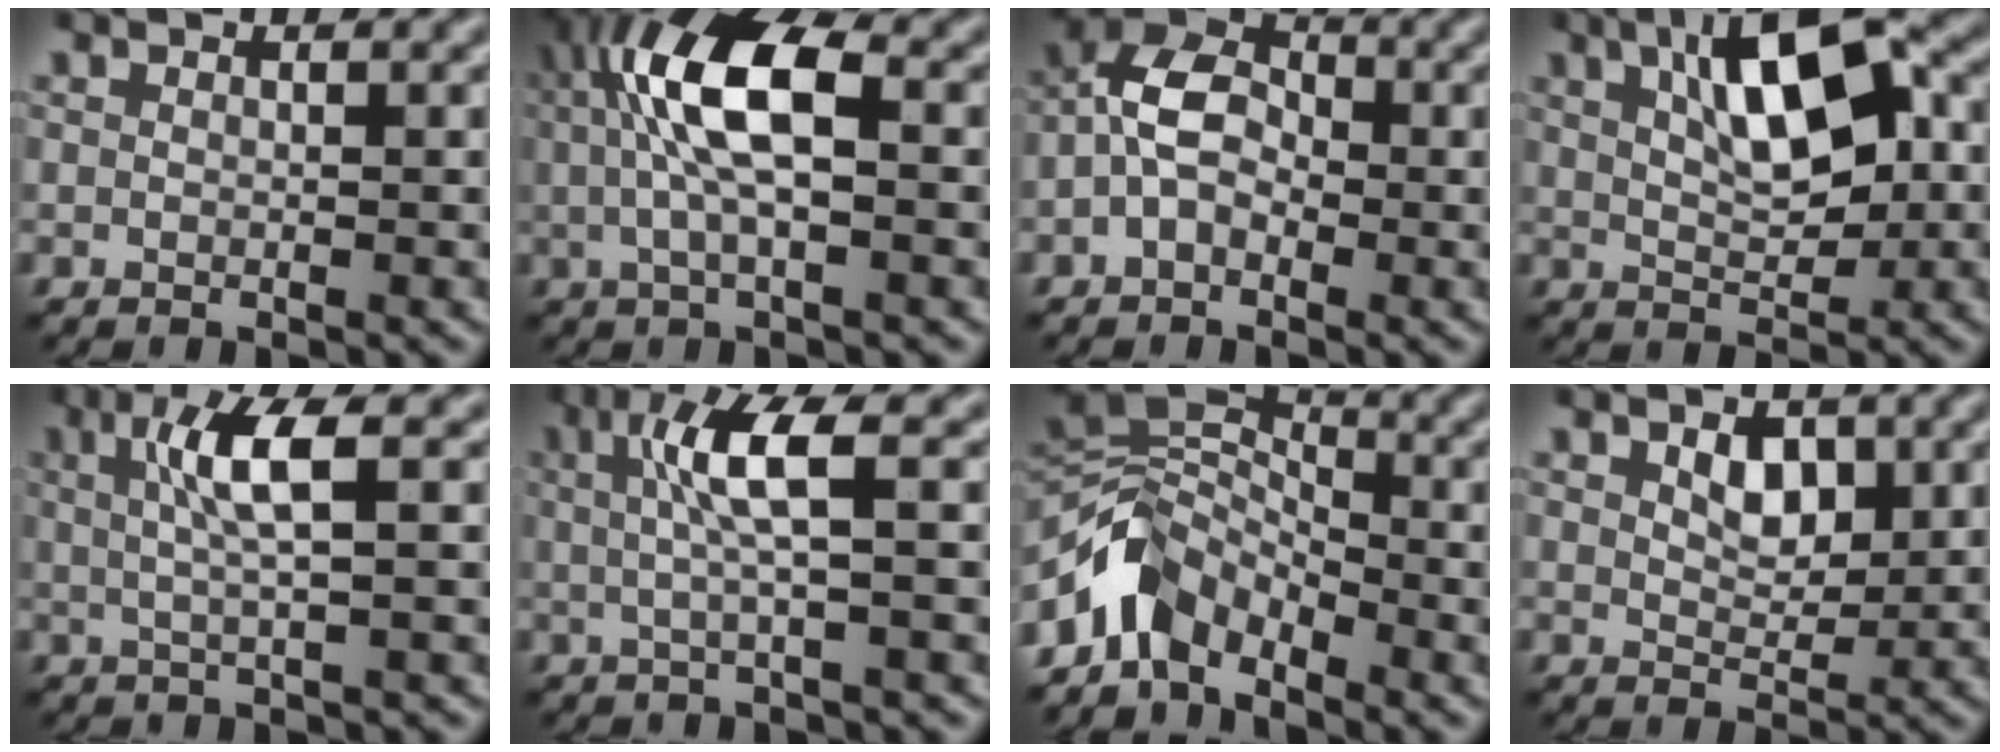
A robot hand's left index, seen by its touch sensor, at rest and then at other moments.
{"total": 7.1, "force": [0.6, 2.6, 6.5], "torque": [-0.135, 0.011, 0.003]}
{"total": 4.8, "force": [-1.1, 3.2, 3.5], "torque": [-0.066, 0.014, -0.032]}
{"total": 7.8, "force": [2.2, 3.0, 6.8], "torque": [-0.112, 0.016, 0.030]}
{"total": 4.1, "force": [0.8, 0.7, 4.0], "torque": [-0.079, 0.000, 0.013]}
{"total": 4.5, "force": [0.6, 0.7, 4.4], "torque": [-0.092, 0.002, 0.013]}
{"total": 5.5, "force": [-4.0, 3.0, 2.4], "torque": [-0.036, -0.002, -0.092]}
{"total": 2.4, "force": [0.8, 1.5, 1.7], "torque": [-0.035, -0.006, 0.014]}